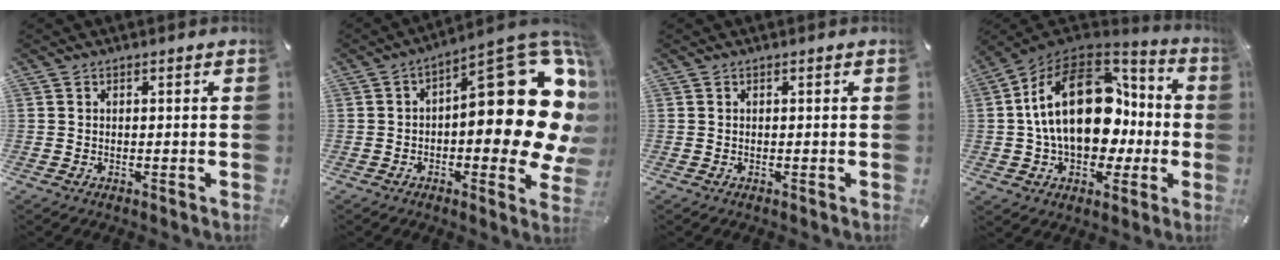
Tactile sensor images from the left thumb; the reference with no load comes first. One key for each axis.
{"total": 24.7, "fx": 5.3, "fy": 10.3, "fz": 21.8, "tx": -0.271, "ty": -0.063, "tz": 0.095}
{"total": 0.0}
{"total": 24.9, "fx": 2.2, "fy": 16.6, "fz": 18.4, "tx": -0.335, "ty": 0.000, "tz": 0.046}